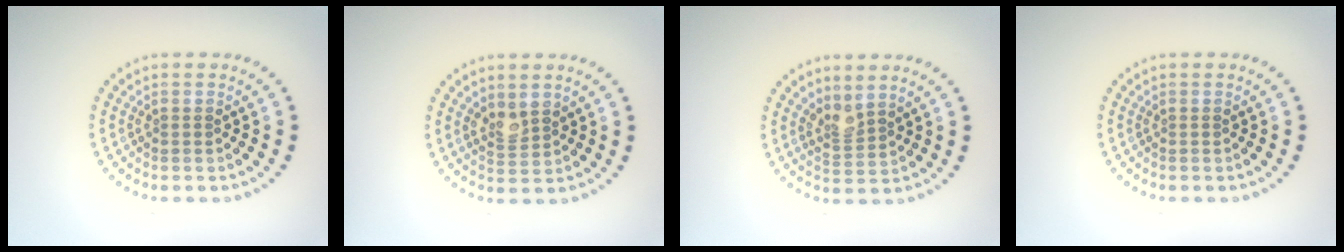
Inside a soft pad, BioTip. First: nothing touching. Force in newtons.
{"total": 1.8, "press": 1.7, "slide": 0.7}
{"total": 2.0, "press": 1.4, "slide": 1.4}
{"total": 0.0}